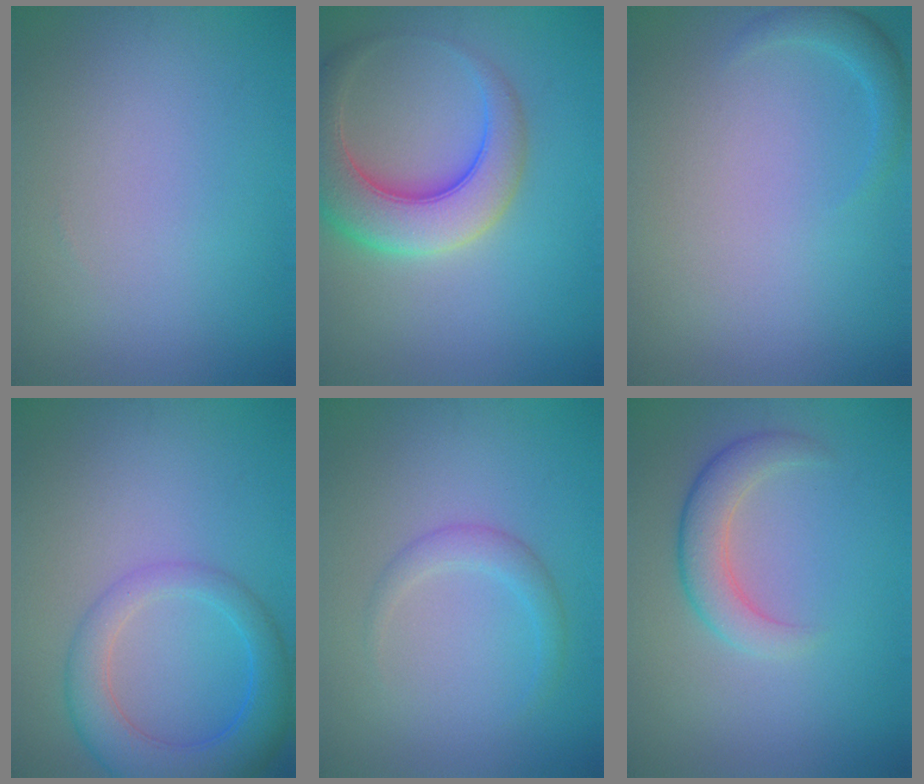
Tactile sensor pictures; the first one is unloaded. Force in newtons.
{"total": 7.4, "press": 7.4, "slide": 0.3}
{"total": 1.5, "press": 1.5, "slide": 0.0}
{"total": 5.5, "press": 5.5, "slide": 0.3}
{"total": 1.7, "press": 1.7, "slide": 0.0}
{"total": 3.4, "press": 3.4, "slide": 0.3}